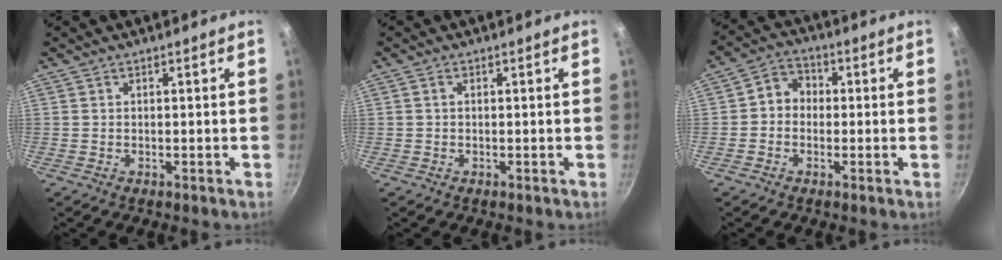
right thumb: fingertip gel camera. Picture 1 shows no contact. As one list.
[{"total": 0.7, "force": [0.1, 0.5, 0.5], "torque": [-0.008, 0.005, 0.001]}, {"total": 5.2, "force": [-0.3, 4.5, 2.6], "torque": [-0.015, 0.016, -0.022]}]